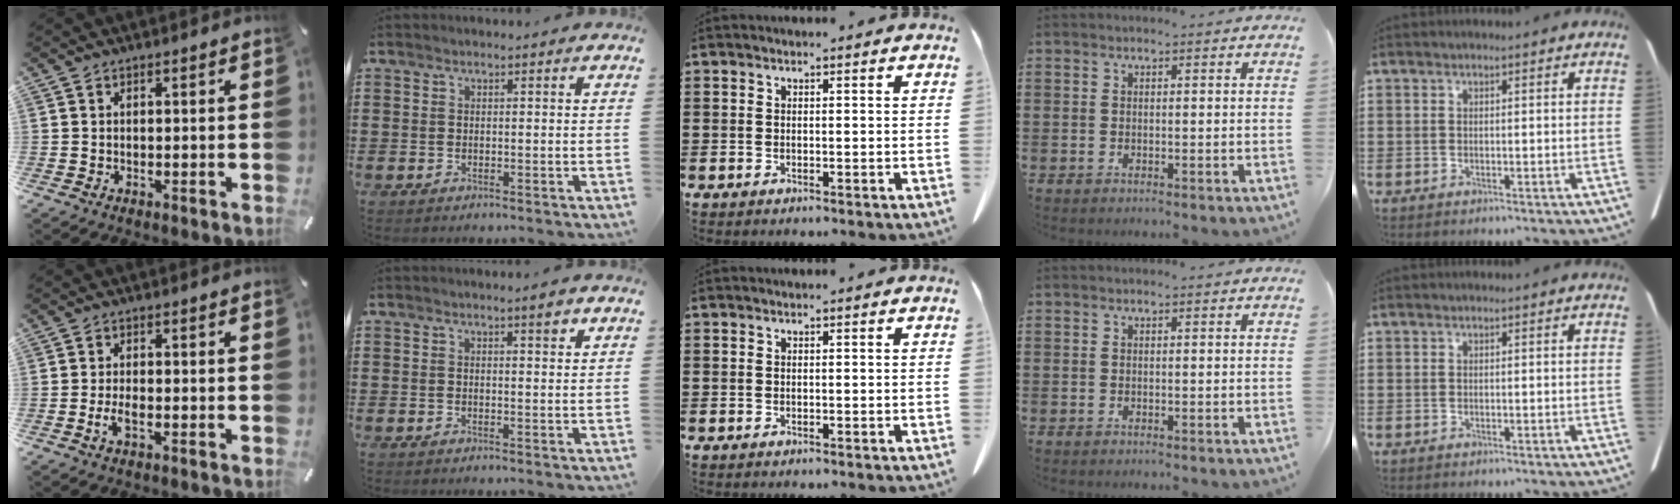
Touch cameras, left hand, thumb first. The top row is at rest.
{"thumb": {"total": 3.2, "force": [-1.2, 1.3, 2.7], "torque": [-0.067, -0.003, -0.026]}, "index": {"total": 2.5, "force": [1.6, 0.3, 1.9], "torque": [-0.023, -0.002, 0.023]}}